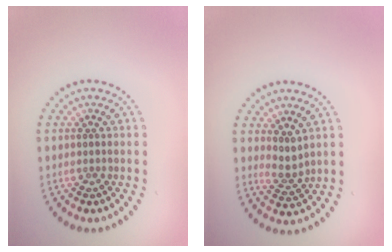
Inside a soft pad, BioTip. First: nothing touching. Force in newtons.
{"total": 1.7, "press": 1.3, "slide": 1.1}